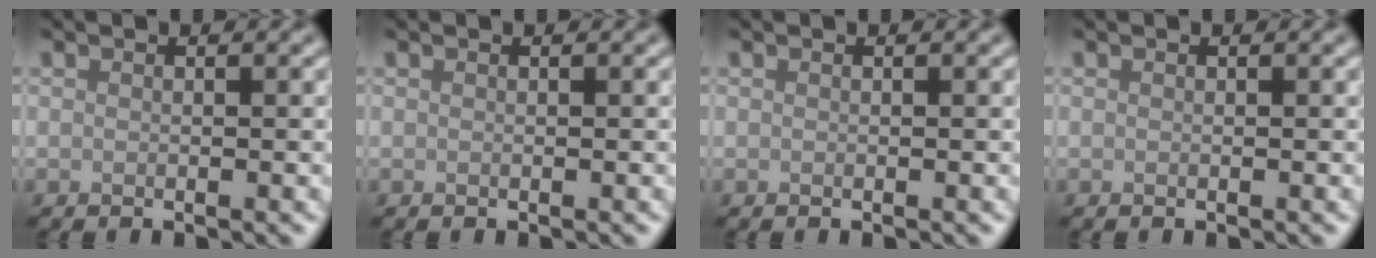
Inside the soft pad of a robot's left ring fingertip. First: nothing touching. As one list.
[{"total": 0.0}, {"total": 0.0}, {"total": 0.0}]